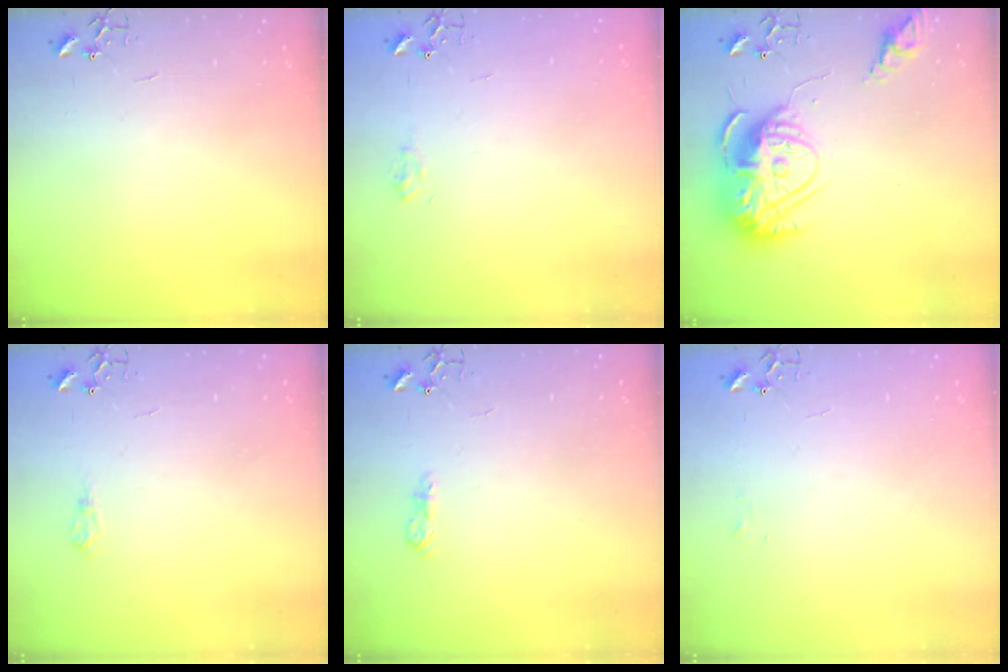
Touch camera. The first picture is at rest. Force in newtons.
{"total": 6.7, "press": 6.6, "slide": 0.7}
{"total": 17.0, "press": 16.9, "slide": 1.5}
{"total": 5.8, "press": 5.8, "slide": 0.7}
{"total": 7.9, "press": 7.9, "slide": 0.9}
{"total": 3.8, "press": 3.8, "slide": 0.6}